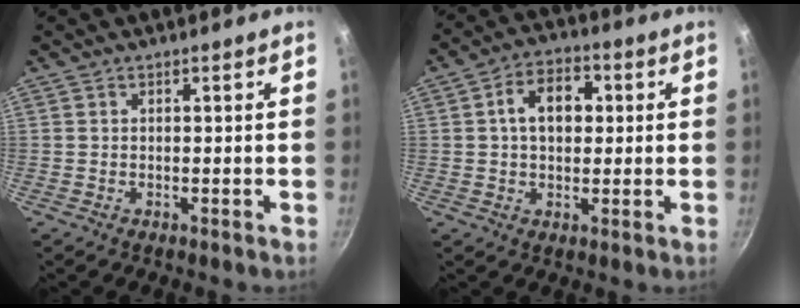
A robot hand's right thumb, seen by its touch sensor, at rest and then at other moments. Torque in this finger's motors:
{"motor_torque": [0.09, 2.18, 1.20, 0.04, 0.06]}